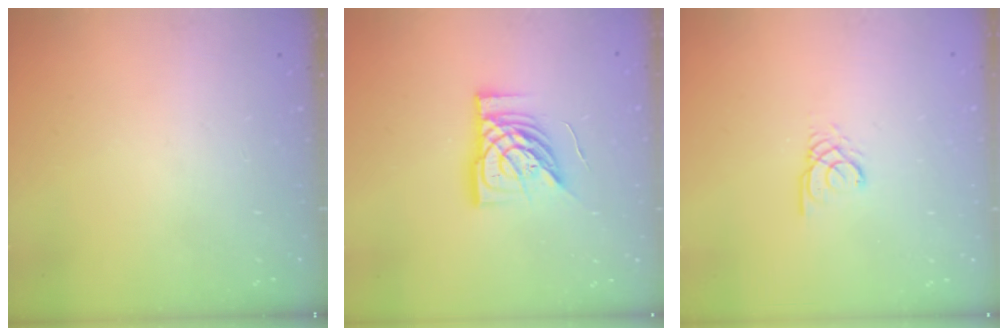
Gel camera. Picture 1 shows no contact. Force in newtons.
{"total": 15.1, "press": 15.0, "slide": 1.7}
{"total": 2.4, "press": 2.4, "slide": 0.4}